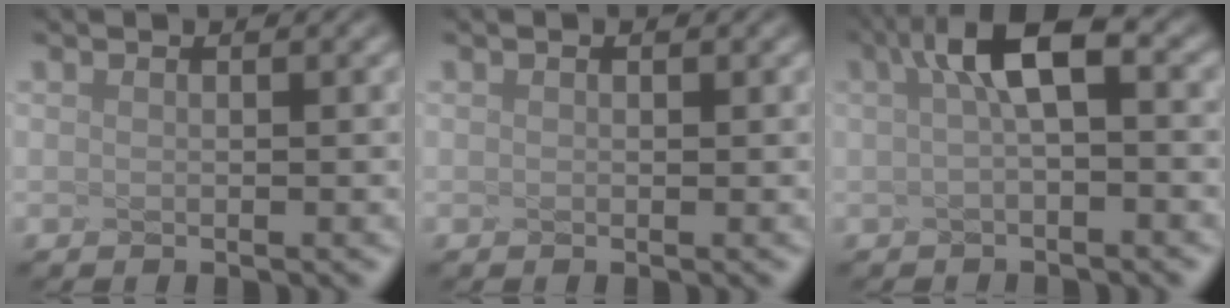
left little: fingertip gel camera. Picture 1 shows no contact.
{"total": 0.0}
{"total": 3.2, "force": [-0.6, 0.2, 3.2], "torque": [-0.079, 0.005, 0.025]}